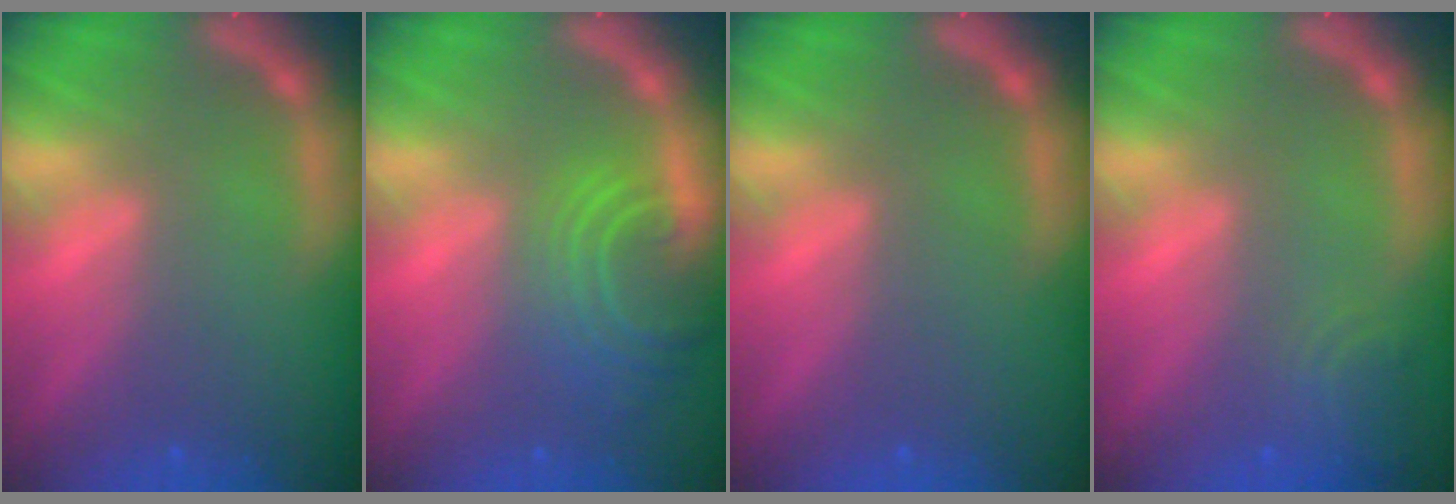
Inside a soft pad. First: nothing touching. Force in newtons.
{"total": 6.6}
{"total": 0.0}
{"total": 2.9}